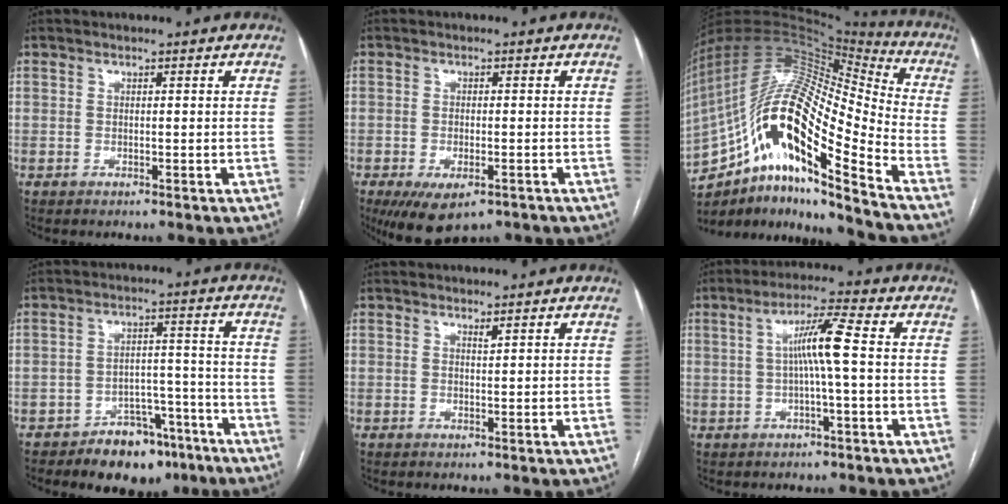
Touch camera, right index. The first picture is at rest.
{"total": 7.3, "force": [-4.4, 3.2, 4.8], "torque": [-0.079, -0.013, -0.062]}
{"total": 24.0, "force": [-12.4, 4.2, 20.1], "torque": [-0.378, 0.016, -0.216]}
{"total": 9.1, "force": [-6.6, 4.9, 3.9], "torque": [-0.040, 0.024, -0.097]}
{"total": 0.6, "force": [0.5, -0.1, 0.2], "torque": [-0.009, -0.006, 0.012]}
{"total": 6.5, "force": [0.2, -0.4, 6.4], "torque": [-0.115, 0.014, 0.003]}